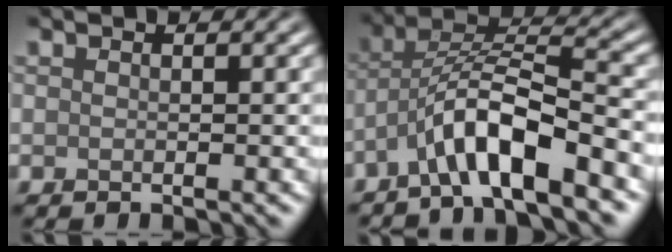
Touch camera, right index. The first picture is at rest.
{"total": 6.8, "force": [-4.0, 1.2, 5.3], "torque": [-0.096, 0.017, -0.075]}